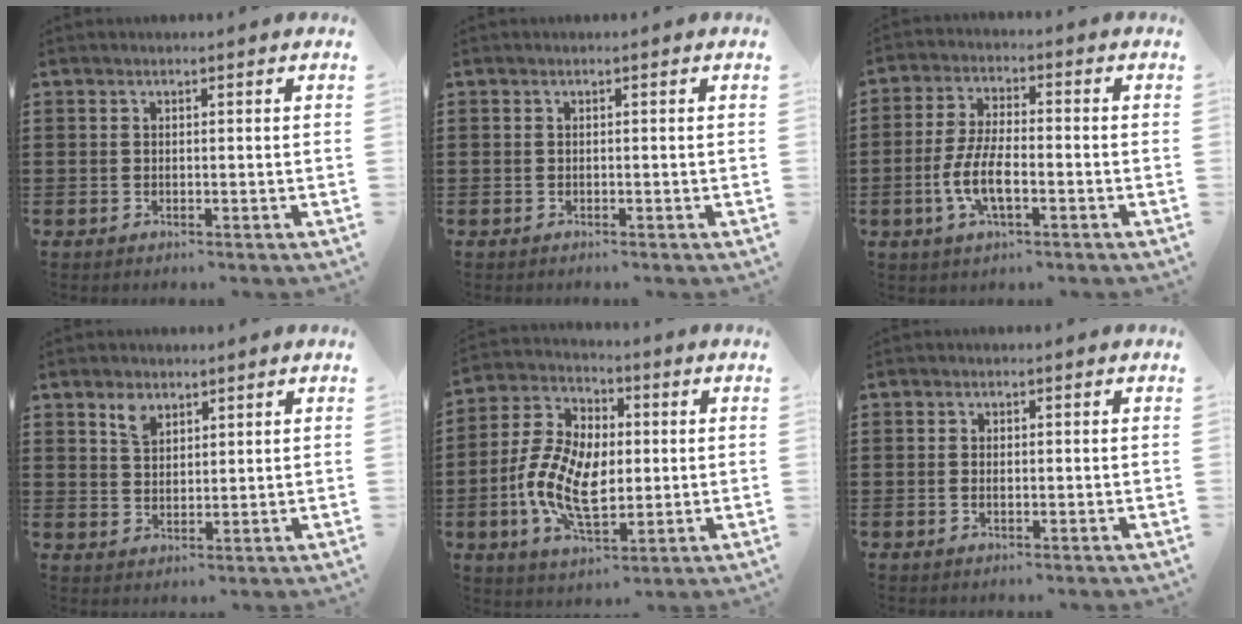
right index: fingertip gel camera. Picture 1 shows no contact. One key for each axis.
{"total": 0.0}
{"total": 7.3, "fx": -2.4, "fy": 2.6, "fz": 6.4, "tx": -0.148, "ty": -0.010, "tz": -0.050}
{"total": 3.4, "fx": 2.4, "fy": 1.9, "fz": 1.4, "tx": -0.027, "ty": 0.002, "tz": 0.044}
{"total": 11.7, "fx": -1.6, "fy": 7.0, "fz": 9.2, "tx": -0.213, "ty": 0.004, "tz": -0.031}
{"total": 0.8, "fx": -0.1, "fy": 0.4, "fz": 0.7, "tx": -0.014, "ty": 0.001, "tz": -0.003}